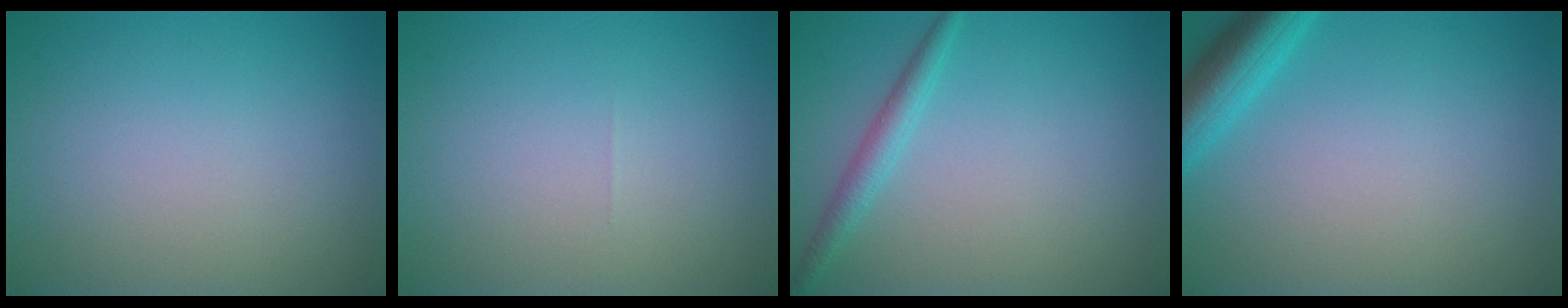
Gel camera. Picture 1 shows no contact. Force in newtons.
{"total": 0.0}
{"total": 1.9, "press": 1.9, "slide": 0.1}
{"total": 4.2, "press": 4.2, "slide": 0.3}